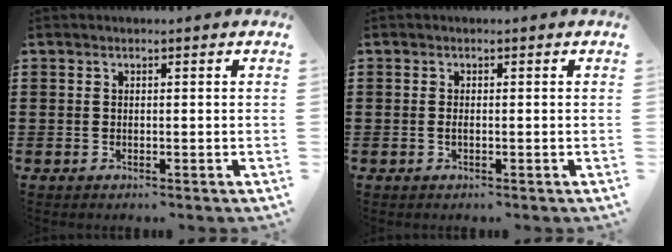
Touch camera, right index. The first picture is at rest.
{"total": 0.6, "force": [-0.2, 0.1, 0.6], "torque": [-0.012, -0.004, -0.002]}